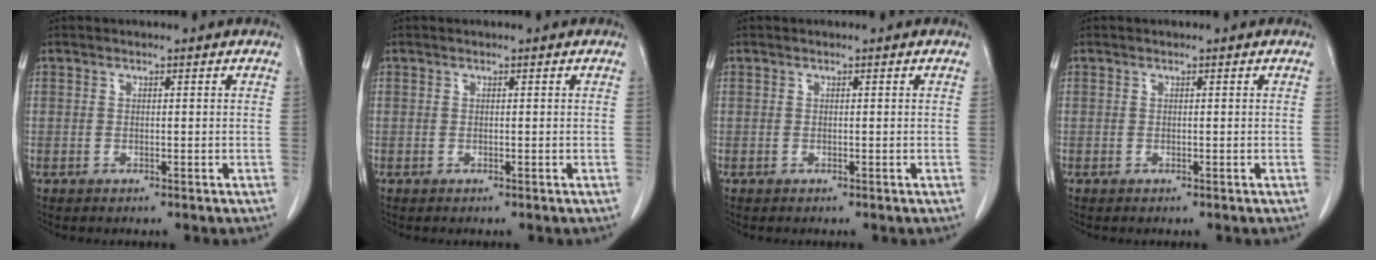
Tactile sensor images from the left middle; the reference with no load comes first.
{"total": 0.0}
{"total": 0.0}
{"total": 0.0}